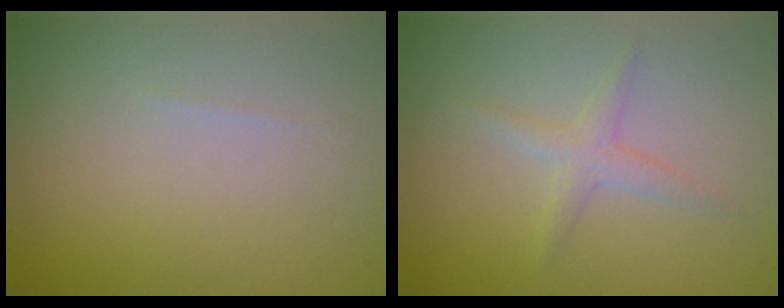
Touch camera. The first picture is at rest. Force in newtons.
{"total": 1.7, "press": 1.6, "slide": 0.1}